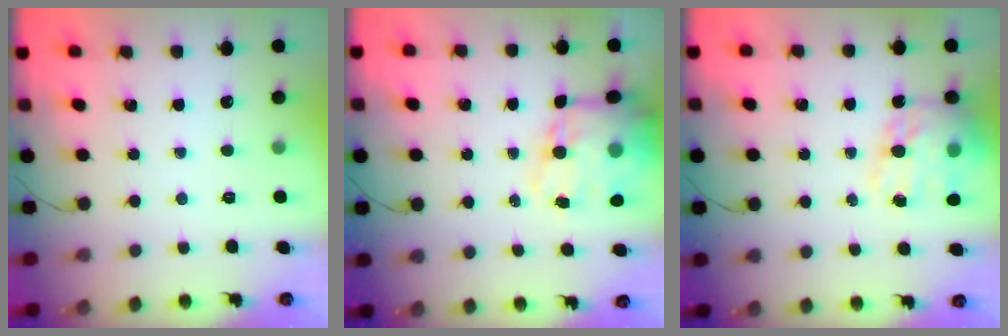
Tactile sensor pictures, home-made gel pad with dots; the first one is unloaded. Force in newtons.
{"total": 15.9, "press": 15.5, "slide": 3.5}
{"total": 17.9, "press": 17.2, "slide": 5.0}